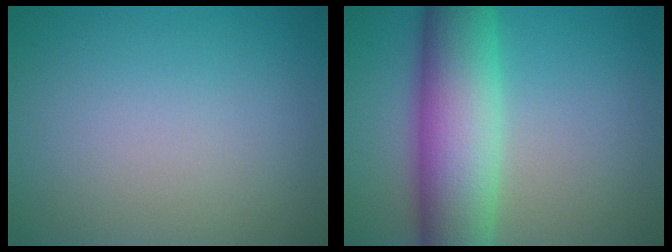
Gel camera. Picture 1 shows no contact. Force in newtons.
{"total": 10.3, "press": 10.3, "slide": 0.5}